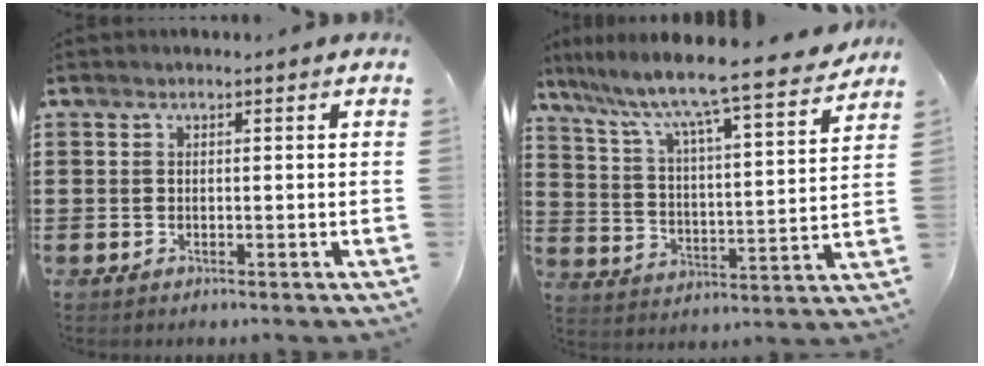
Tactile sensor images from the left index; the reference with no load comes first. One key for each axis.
{"total": 7.9, "fx": 7.0, "fy": -0.6, "fz": 3.5, "tx": -0.099, "ty": -0.062, "tz": 0.110}